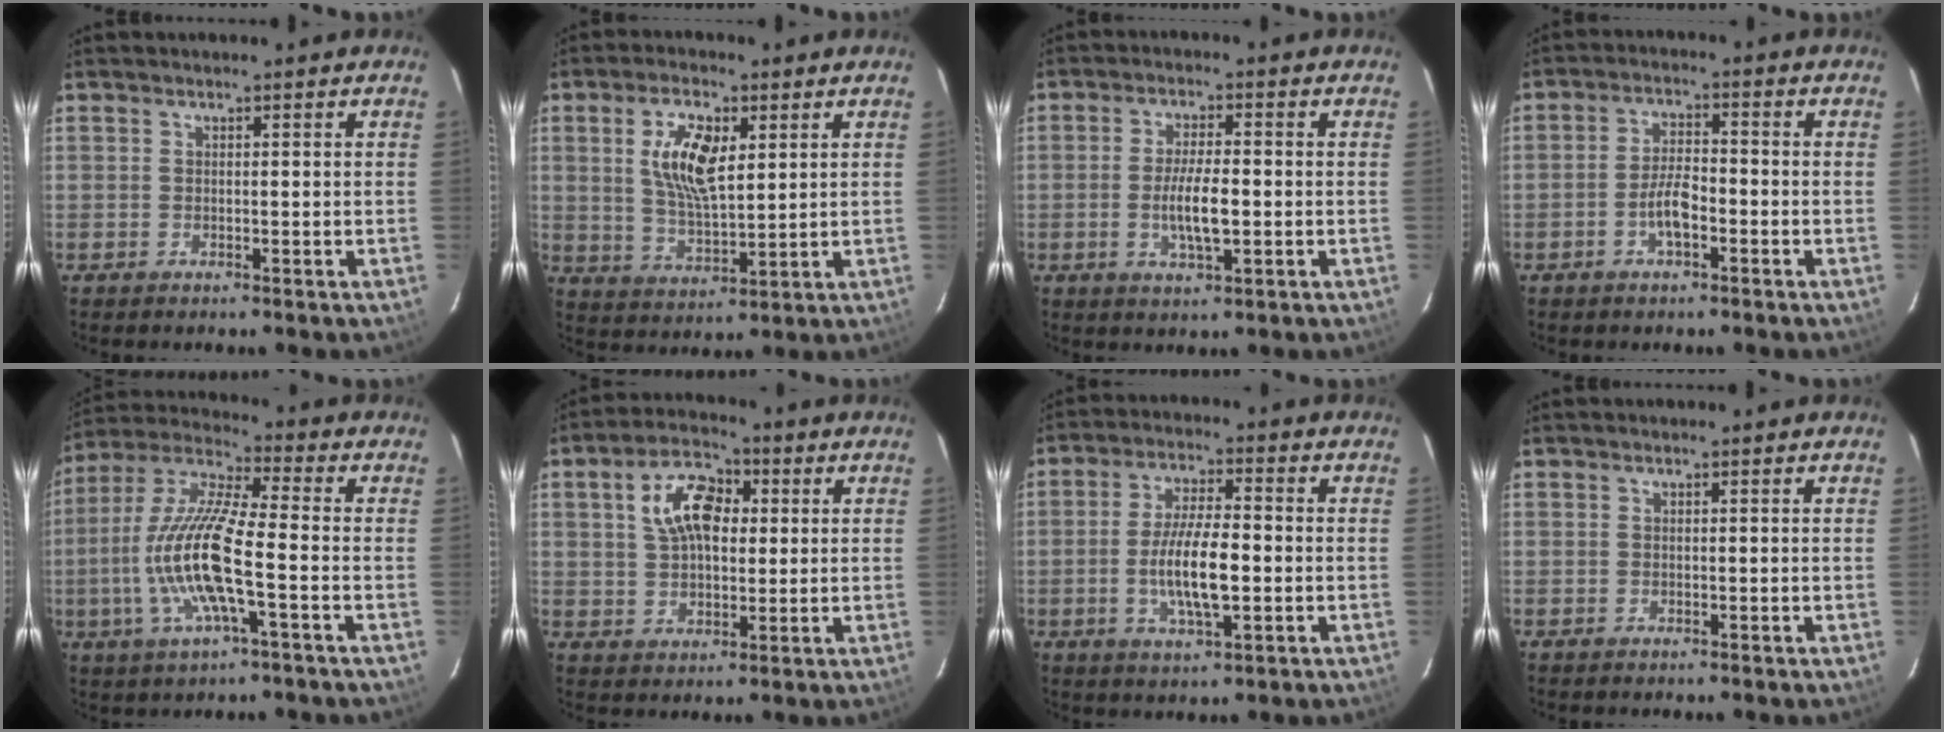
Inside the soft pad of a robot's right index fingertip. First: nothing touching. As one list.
[{"total": 8.1, "force": [3.2, 4.1, 6.2], "torque": [-0.114, 0.004, 0.067]}, {"total": 6.7, "force": [-1.2, 1.8, 6.3], "torque": [-0.123, -0.004, -0.021]}, {"total": 5.0, "force": [-2.3, 1.7, 4.1], "torque": [-0.087, 0.007, -0.041]}, {"total": 15.3, "force": [-3.6, 2.4, 14.7], "torque": [-0.298, -0.004, -0.073]}, {"total": 10.4, "force": [2.6, 6.3, 7.8], "torque": [-0.147, 0.029, 0.045]}, {"total": 10.1, "force": [-1.9, 2.9, 9.5], "torque": [-0.185, -0.003, -0.034]}, {"total": 0.0}]